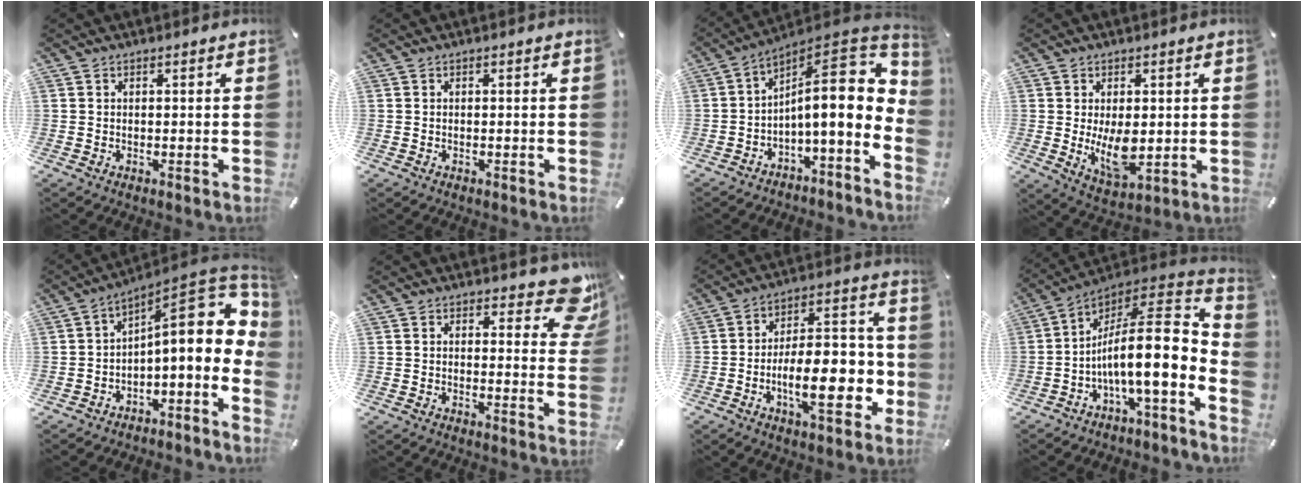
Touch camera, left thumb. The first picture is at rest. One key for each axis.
{"total": 0.0}
{"total": 14.0, "fx": 1.3, "fy": 5.4, "fz": 12.9, "tx": -0.177, "ty": -0.038, "tz": 0.018}
{"total": 8.9, "fx": 0.0, "fy": 4.9, "fz": 7.4, "tx": -0.129, "ty": -0.019, "tz": -0.002}
{"total": 14.6, "fx": 4.1, "fy": 6.2, "fz": 12.5, "tx": -0.159, "ty": -0.052, "tz": 0.065}
{"total": 8.6, "fx": 5.7, "fy": 3.9, "fz": 5.1, "tx": -0.047, "ty": -0.042, "tz": 0.096}
{"total": 17.3, "fx": -5.3, "fy": 7.4, "fz": 14.7, "tx": -0.234, "ty": 0.008, "tz": -0.086}
{"total": 16.0, "fx": -3.3, "fy": 4.9, "fz": 14.9, "tx": -0.245, "ty": -0.039, "tz": -0.064}